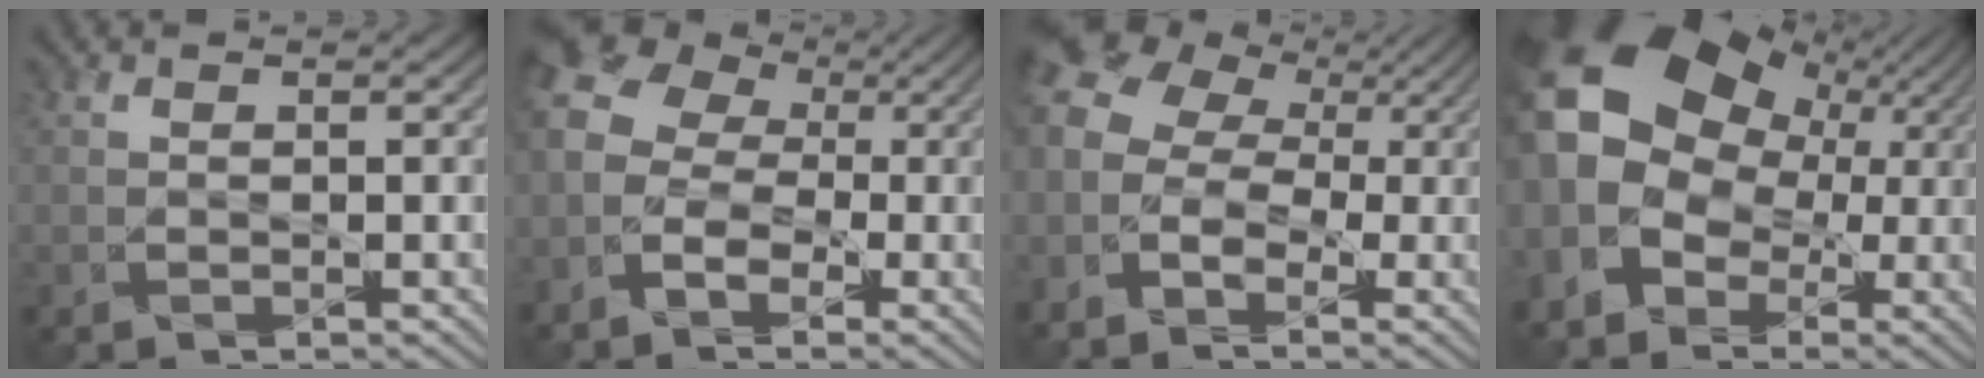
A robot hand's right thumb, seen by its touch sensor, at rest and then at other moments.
{"total": 9.5, "force": [-1.6, 7.7, 5.4], "torque": [-0.133, 0.003, -0.043]}
{"total": 8.9, "force": [-1.0, 6.7, 5.7], "torque": [-0.139, 0.006, -0.012]}
{"total": 18.4, "force": [2.6, 14.9, 10.5], "torque": [-0.240, 0.002, 0.033]}